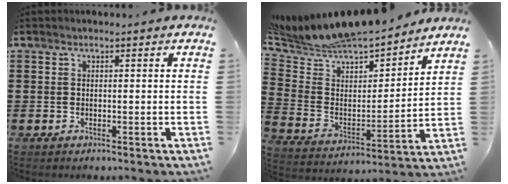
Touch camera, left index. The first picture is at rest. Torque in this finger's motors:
{"motor_torque": [1.07, -1.07, 0.57, 0.21]}